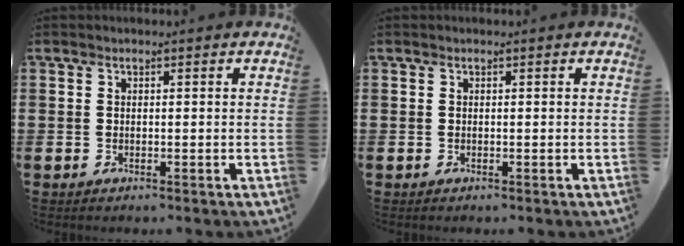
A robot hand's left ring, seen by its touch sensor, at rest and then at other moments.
{"total": 0.0}